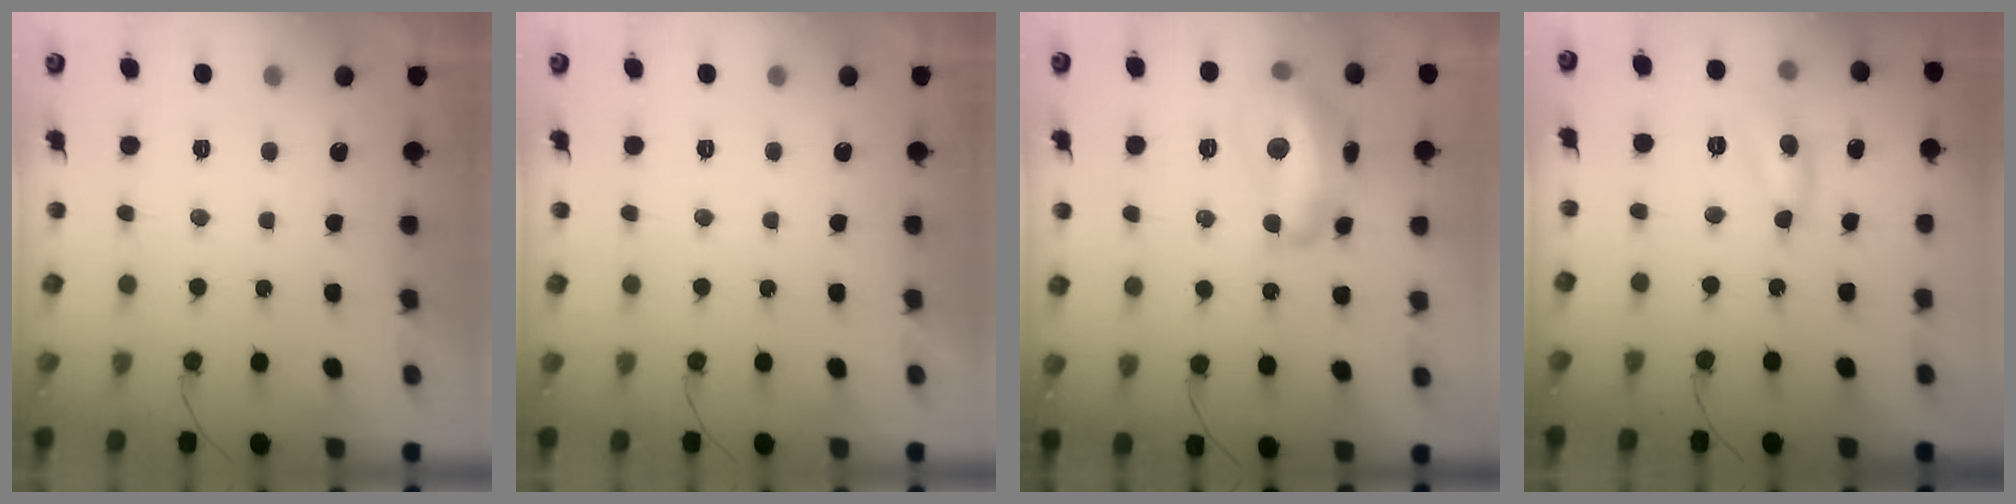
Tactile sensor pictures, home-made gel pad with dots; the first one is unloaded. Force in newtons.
{"total": 0.0}
{"total": 15.5, "press": 15.5, "slide": 0.8}
{"total": 7.8, "press": 7.8, "slide": 0.5}